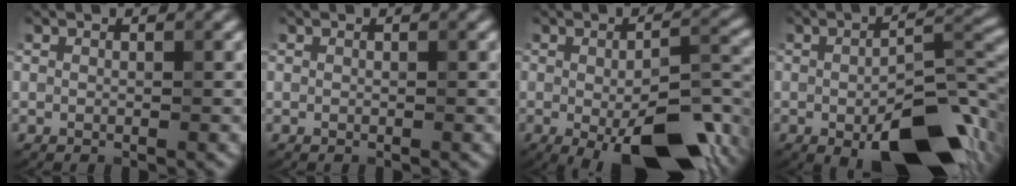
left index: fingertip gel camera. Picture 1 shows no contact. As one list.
[{"total": 0.0}, {"total": 12.8, "force": [-5.3, 4.5, 10.8], "torque": [-0.172, -0.031, -0.065]}, {"total": 11.6, "force": [-4.4, 4.5, 9.7], "torque": [-0.157, -0.016, -0.059]}]